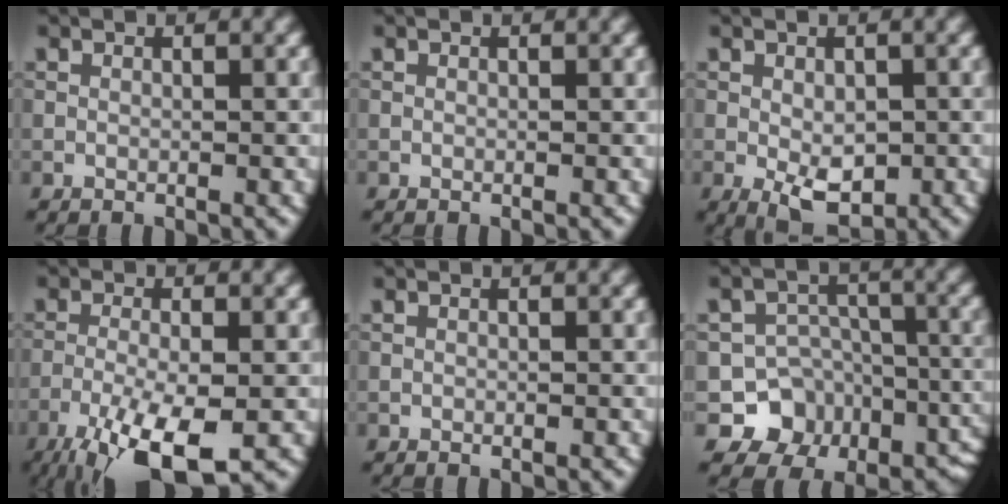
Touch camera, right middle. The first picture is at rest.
{"total": 0.0}
{"total": 4.2, "force": [-1.1, 2.3, 3.4], "torque": [-0.057, -0.011, -0.013]}
{"total": 8.6, "force": [-4.8, 2.5, 6.7], "torque": [-0.137, -0.020, -0.089]}
{"total": 0.0}
{"total": 10.1, "force": [-5.3, 7.7, 3.8], "torque": [-0.043, -0.004, -0.072]}